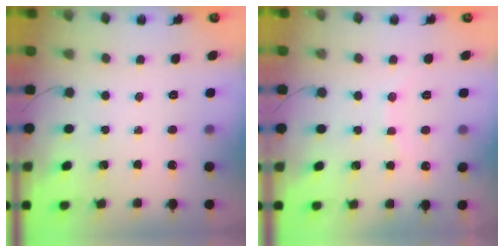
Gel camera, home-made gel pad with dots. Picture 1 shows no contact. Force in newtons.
{"total": 7.3, "press": 7.2, "slide": 1.4}